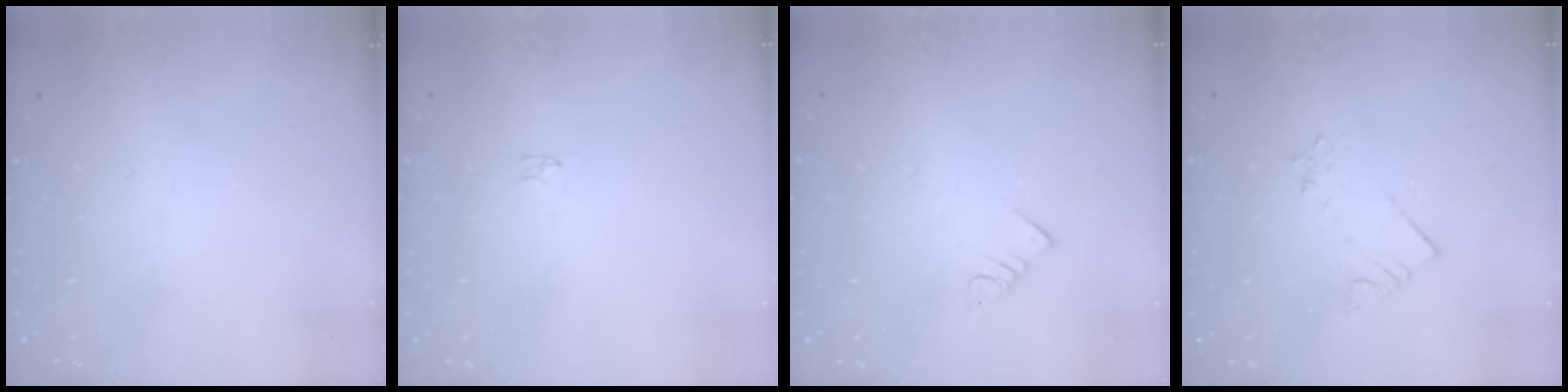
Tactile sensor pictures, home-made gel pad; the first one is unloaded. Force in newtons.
{"total": 0.0}
{"total": 3.0, "press": 3.0, "slide": 0.1}
{"total": 2.7, "press": 2.7, "slide": 0.3}